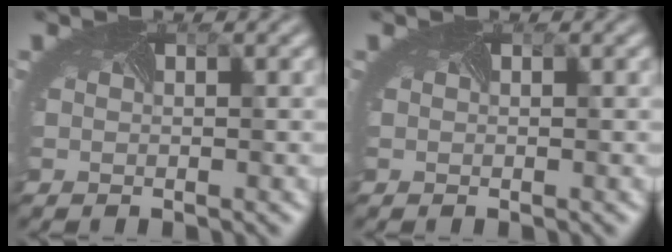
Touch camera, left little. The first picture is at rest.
{"total": 0.0}